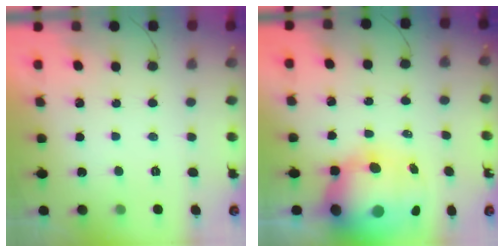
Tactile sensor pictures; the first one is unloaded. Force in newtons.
{"total": 18.2, "press": 17.7, "slide": 4.4}